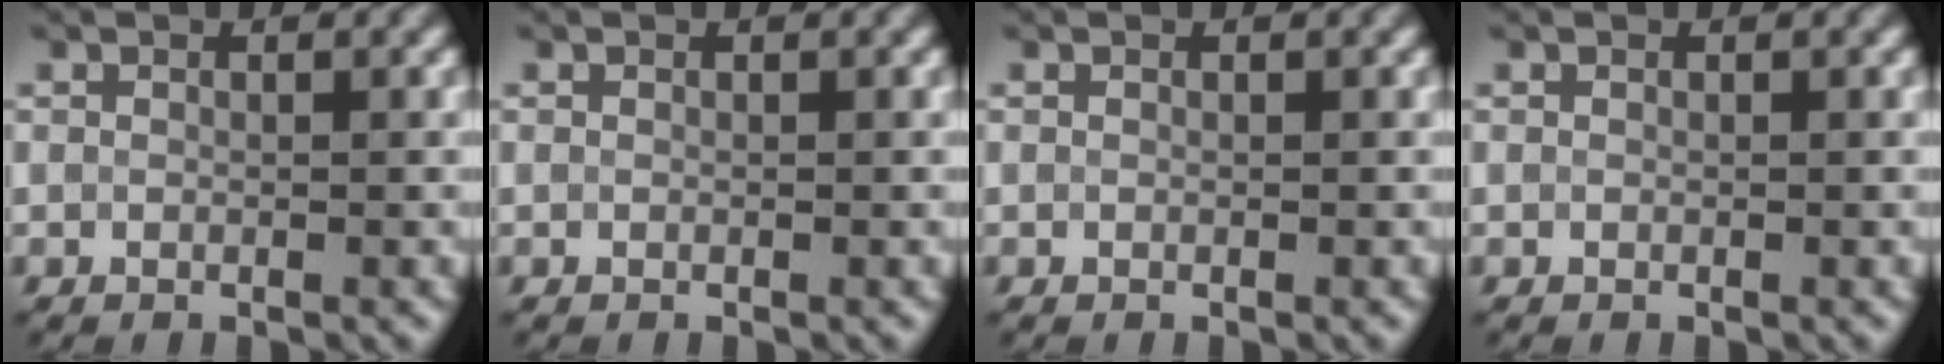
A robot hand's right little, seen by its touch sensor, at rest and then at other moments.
{"total": 0.0}
{"total": 0.0}
{"total": 0.0}